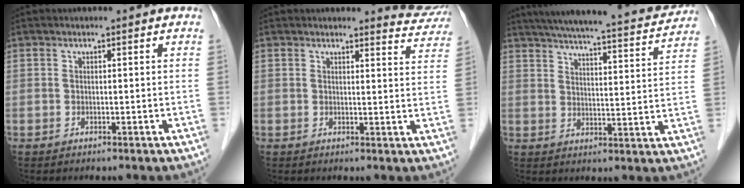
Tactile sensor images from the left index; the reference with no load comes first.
{"total": 5.0, "force": [4.9, 0.8, -0.3], "torque": [0.013, -0.031, 0.031]}
{"total": 22.4, "force": [20.4, 2.1, 9.1], "torque": [-0.145, -0.015, 0.264]}